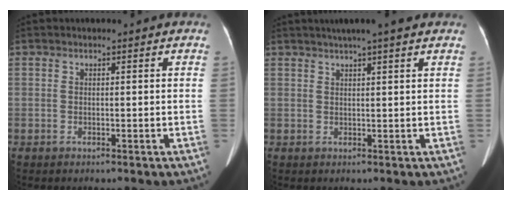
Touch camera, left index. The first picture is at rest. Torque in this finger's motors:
{"motor_torque": [0.08, -0.08, 0.02, 0.01]}